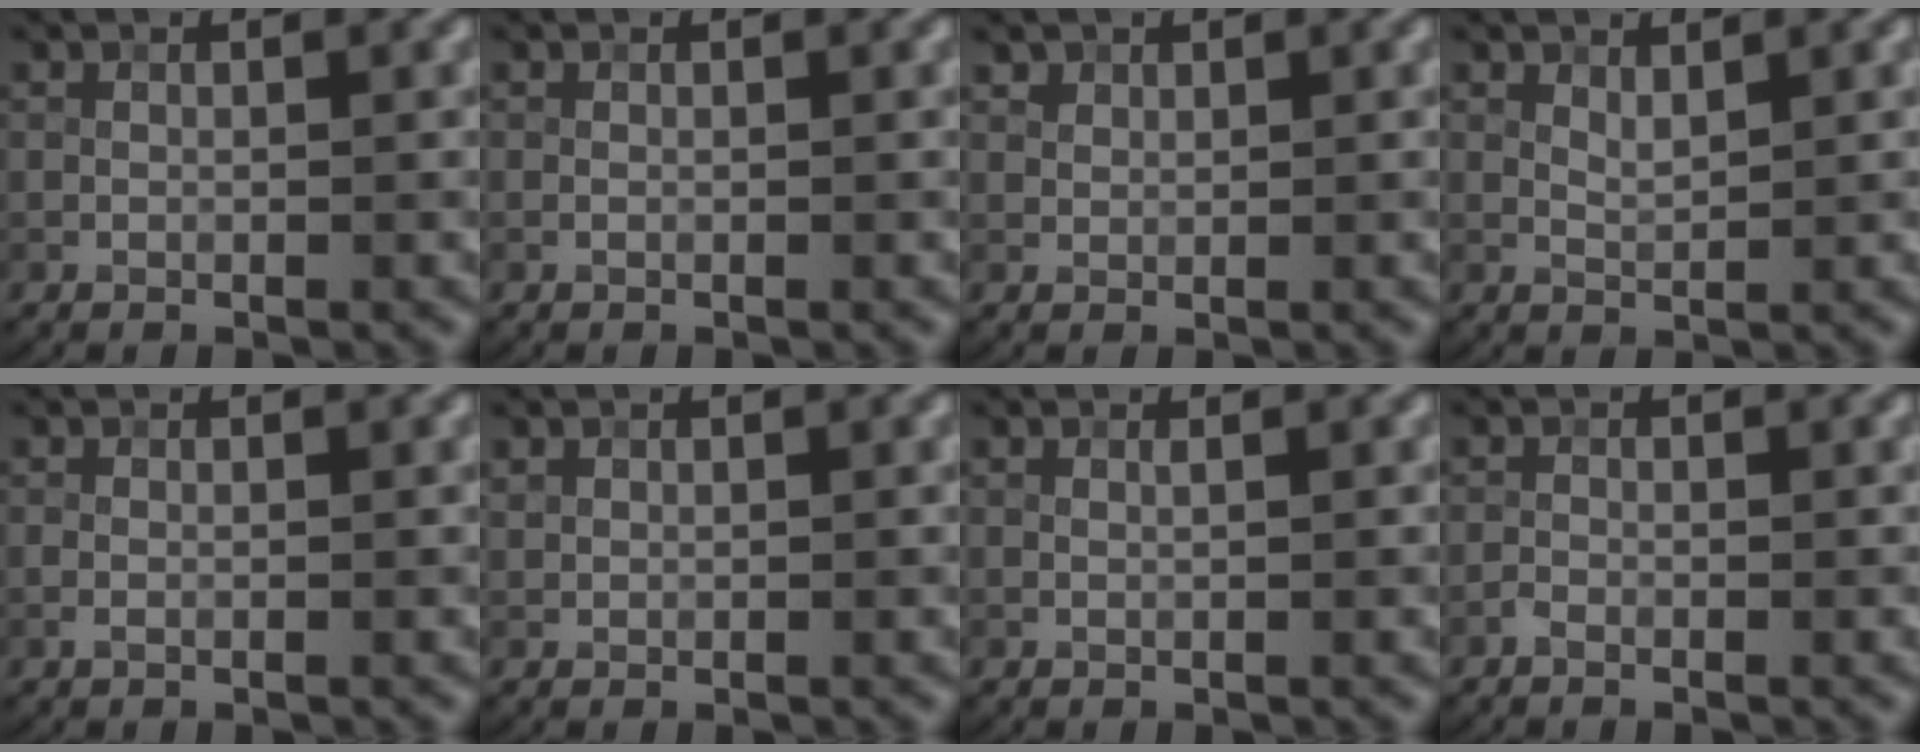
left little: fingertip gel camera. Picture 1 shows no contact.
{"total": 0.0}
{"total": 1.4, "force": [1.0, 0.8, 0.4], "torque": [-0.009, -0.004, 0.024]}
{"total": 1.1, "force": [0.8, 0.3, 0.7], "torque": [-0.019, -0.001, 0.016]}
{"total": 0.6, "force": [-0.1, 0.3, 0.5], "torque": [-0.012, -0.001, -0.002]}
{"total": 0.6, "force": [0.4, 0.4, 0.1], "torque": [-0.002, 0.000, 0.011]}
{"total": 0.0}
{"total": 0.6, "force": [-0.5, 0.2, 0.3], "torque": [-0.004, 0.001, -0.012]}